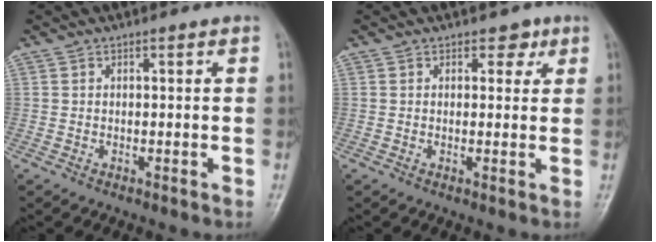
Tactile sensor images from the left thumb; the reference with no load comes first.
{"total": 2.5, "force": [1.4, 1.8, 1.1], "torque": [0.007, -0.004, 0.012]}